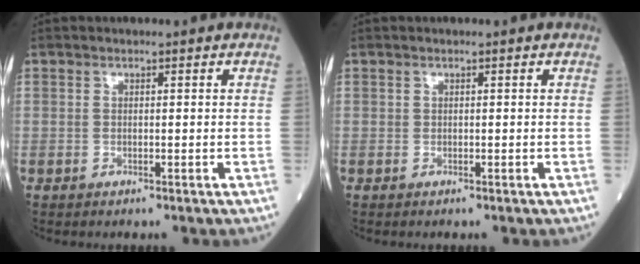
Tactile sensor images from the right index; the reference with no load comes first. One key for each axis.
{"total": 0.0}